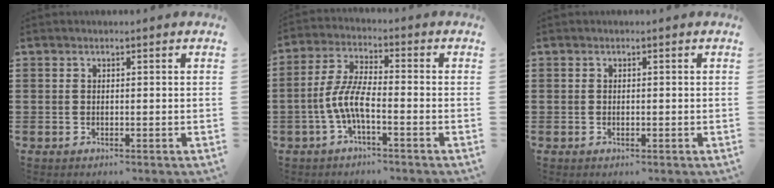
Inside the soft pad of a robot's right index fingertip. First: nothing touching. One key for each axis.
{"total": 6.4, "fx": -2.5, "fy": 1.5, "fz": 5.6, "tx": -0.146, "ty": -0.016, "tz": -0.057}
{"total": 0.0}